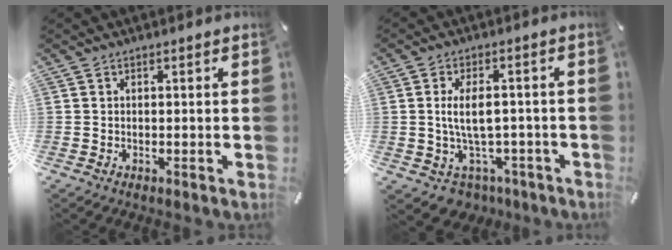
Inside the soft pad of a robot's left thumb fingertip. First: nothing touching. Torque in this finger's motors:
{"motor_torque": [0.23, 0.25, 0.39, -0.01, 0.18]}